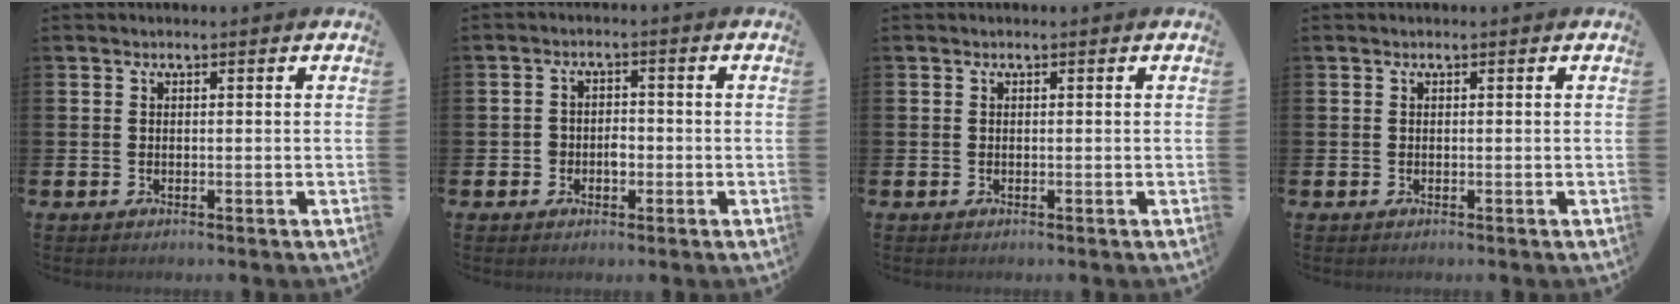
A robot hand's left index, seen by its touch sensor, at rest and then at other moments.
{"total": 2.4, "force": [-0.8, 1.9, 1.2], "torque": [-0.014, 0.000, -0.021]}
{"total": 0.0}
{"total": 0.0}